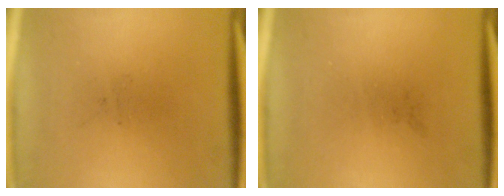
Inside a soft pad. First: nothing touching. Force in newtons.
{"total": 0.0}